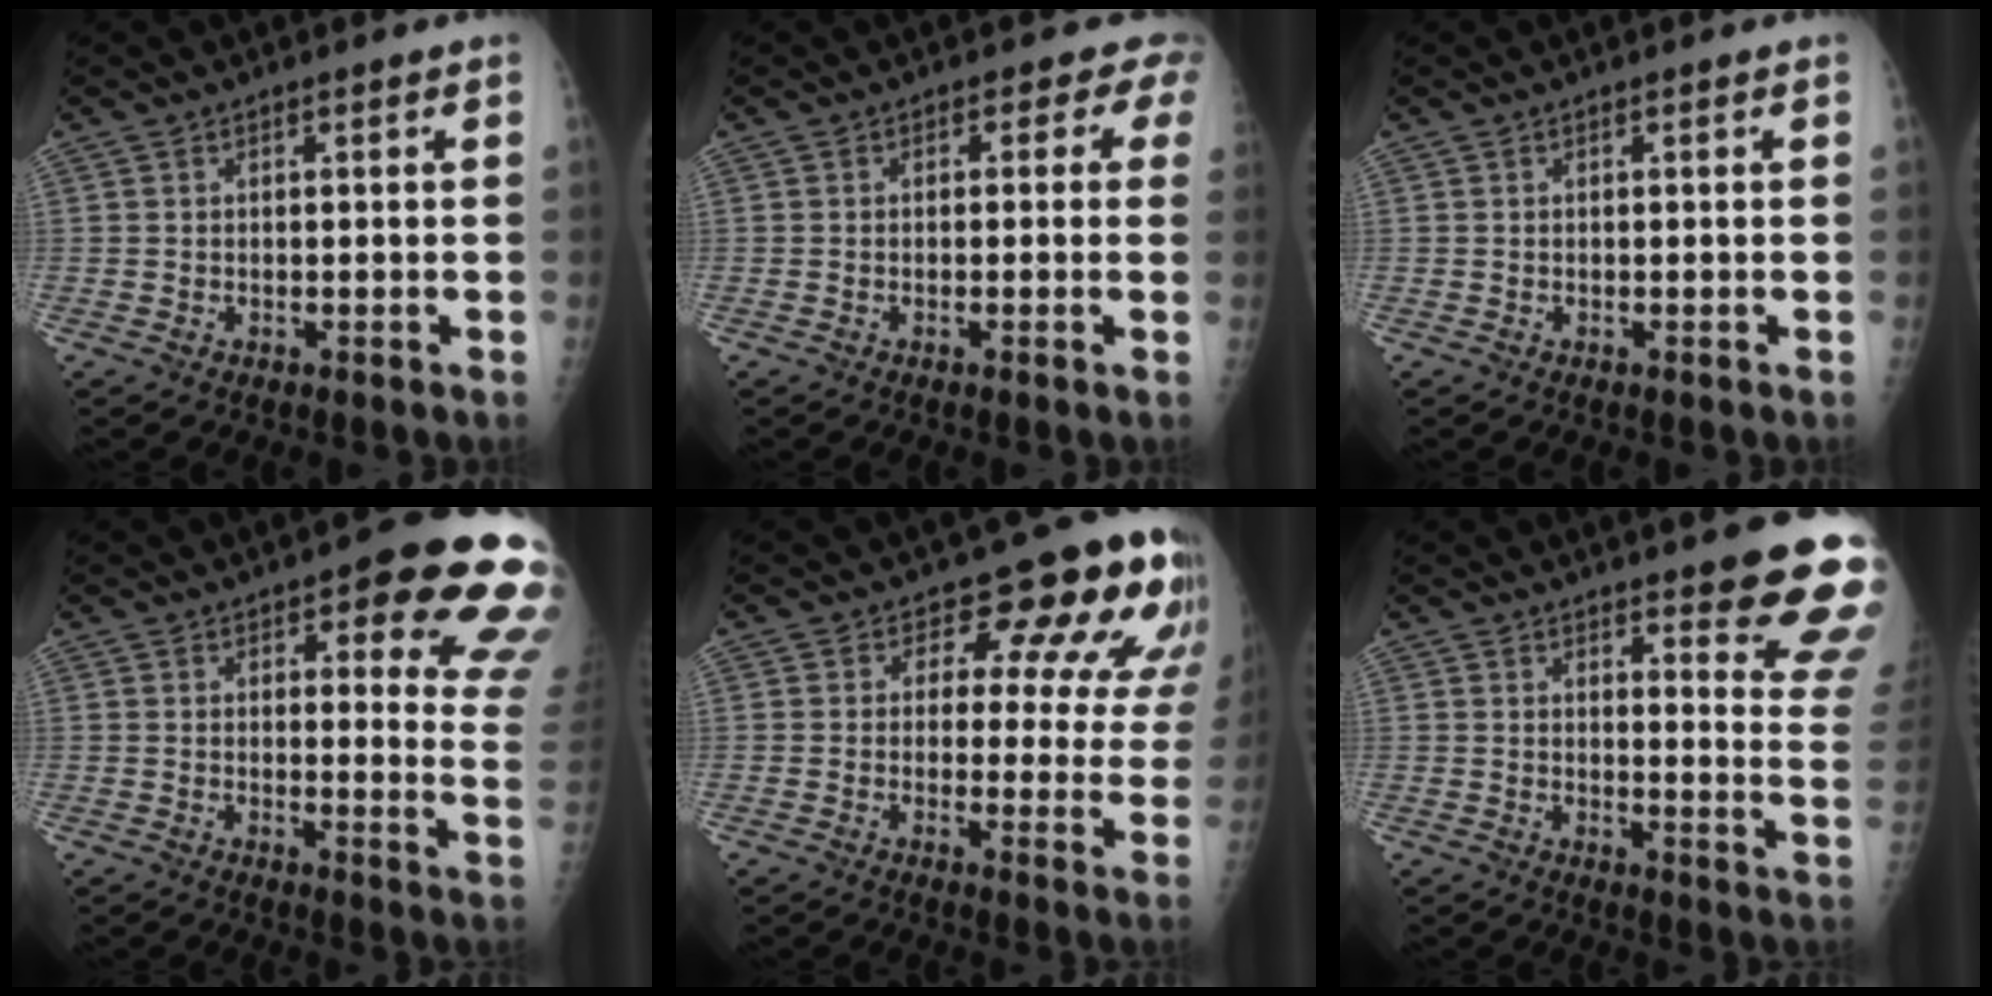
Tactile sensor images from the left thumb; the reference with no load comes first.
{"total": 2.2, "force": [1.1, 1.8, 0.4], "torque": [0.019, -0.003, -0.014]}
{"total": 0.0}
{"total": 17.0, "force": [9.7, 5.3, 12.9], "torque": [-0.108, -0.049, 0.098]}
{"total": 14.0, "force": [9.6, 6.7, 7.6], "torque": [-0.033, -0.054, 0.089]}
{"total": 17.8, "force": [13.3, 3.3, 11.3], "torque": [-0.111, -0.086, 0.152]}